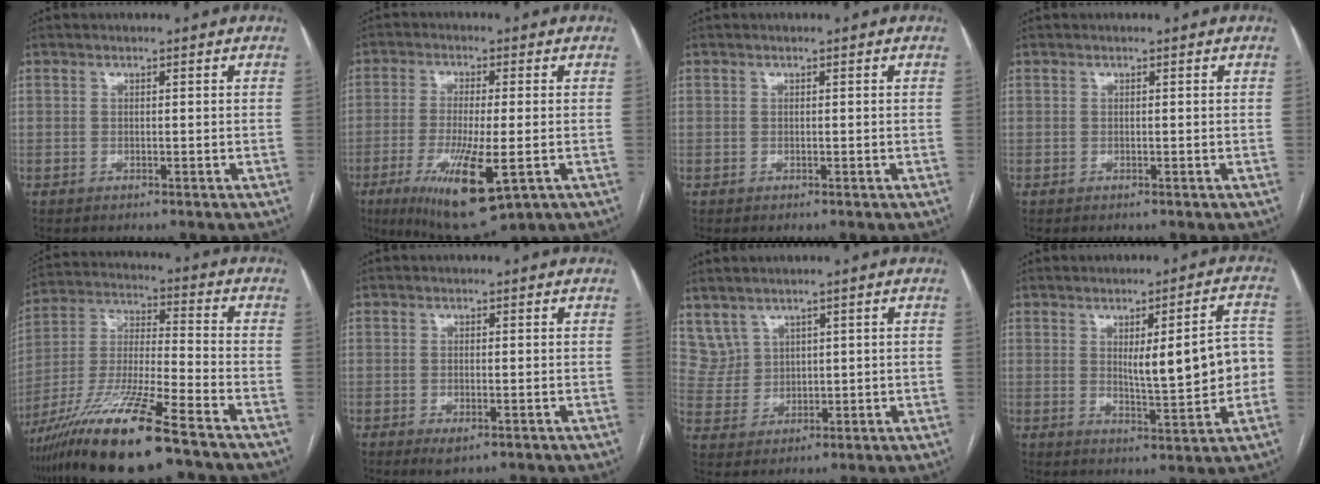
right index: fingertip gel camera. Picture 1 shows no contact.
{"total": 12.3, "force": [-4.5, 2.3, 11.2], "torque": [-0.207, -0.036, -0.069]}
{"total": 0.0}
{"total": 0.0}
{"total": 17.4, "force": [-12.0, 0.8, 12.6], "torque": [-0.269, -0.039, -0.224]}
{"total": 2.0, "force": [-0.9, 0.7, 1.6], "torque": [-0.023, -0.004, -0.010]}
{"total": 4.5, "force": [3.4, 3.0, 0.3], "torque": [-0.013, 0.013, 0.085]}
{"total": 10.5, "force": [0.0, 2.1, 10.3], "torque": [-0.136, 0.013, 0.007]}